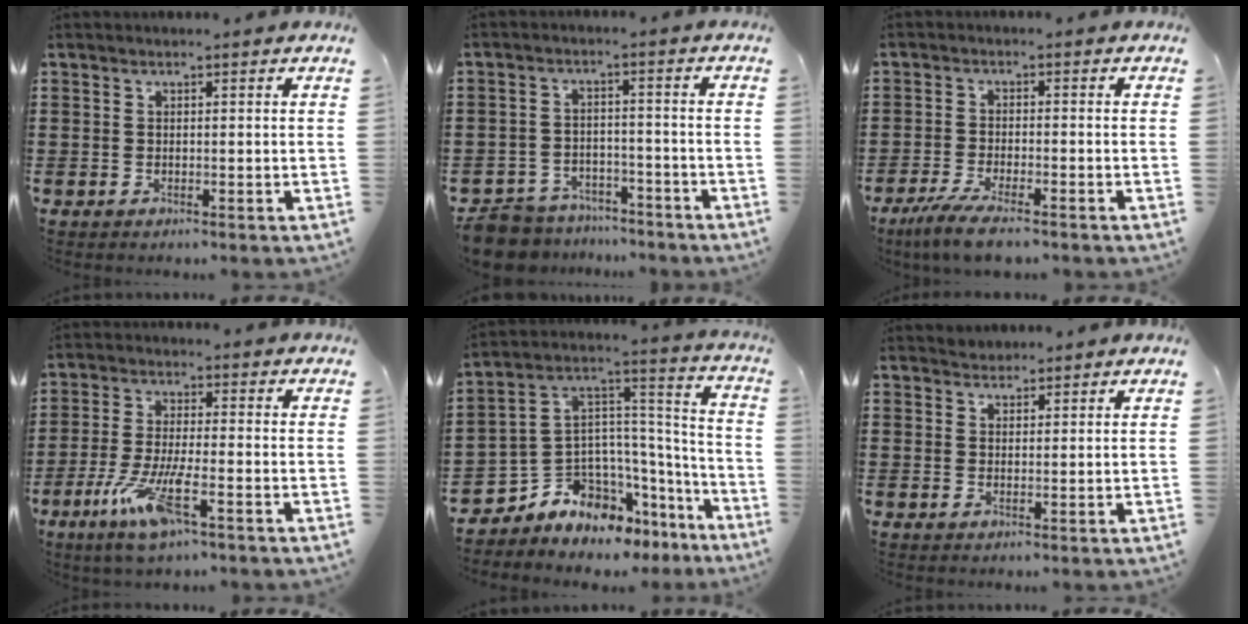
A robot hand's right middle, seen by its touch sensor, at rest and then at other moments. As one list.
[{"total": 6.7, "force": [-6.5, 1.4, 0.5], "torque": [-0.023, 0.011, -0.134]}, {"total": 4.6, "force": [-3.7, 0.3, 2.6], "torque": [-0.064, -0.015, -0.074]}, {"total": 8.8, "force": [-4.4, 1.8, 7.4], "torque": [-0.161, -0.012, -0.081]}, {"total": 6.5, "force": [-5.3, 3.8, 0.2], "torque": [-0.037, -0.022, -0.106]}, {"total": 1.4, "force": [1.3, 0.3, -0.5], "torque": [0.004, 0.002, 0.027]}]